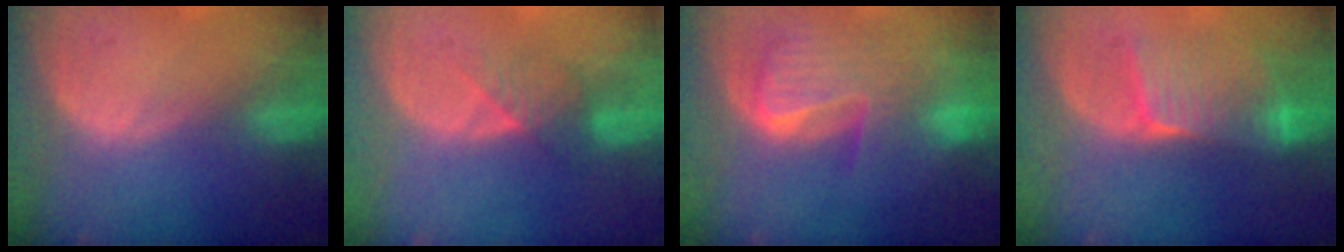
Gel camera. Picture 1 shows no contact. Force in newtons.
{"total": 3.6, "press": 3.3, "slide": 1.3}
{"total": 9.8, "press": 8.4, "slide": 5.0}
{"total": 6.8, "press": 6.8, "slide": 0.3}